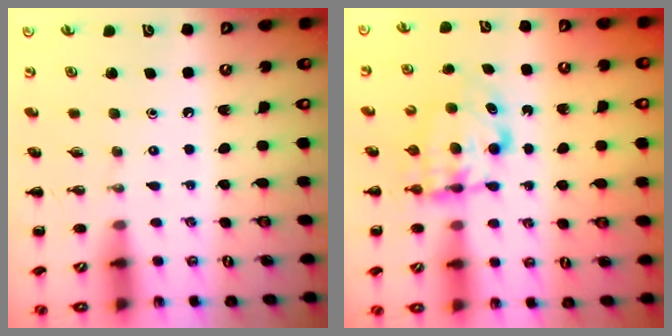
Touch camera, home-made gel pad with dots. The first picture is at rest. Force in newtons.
{"total": 6.3, "press": 6.3, "slide": 0.3}